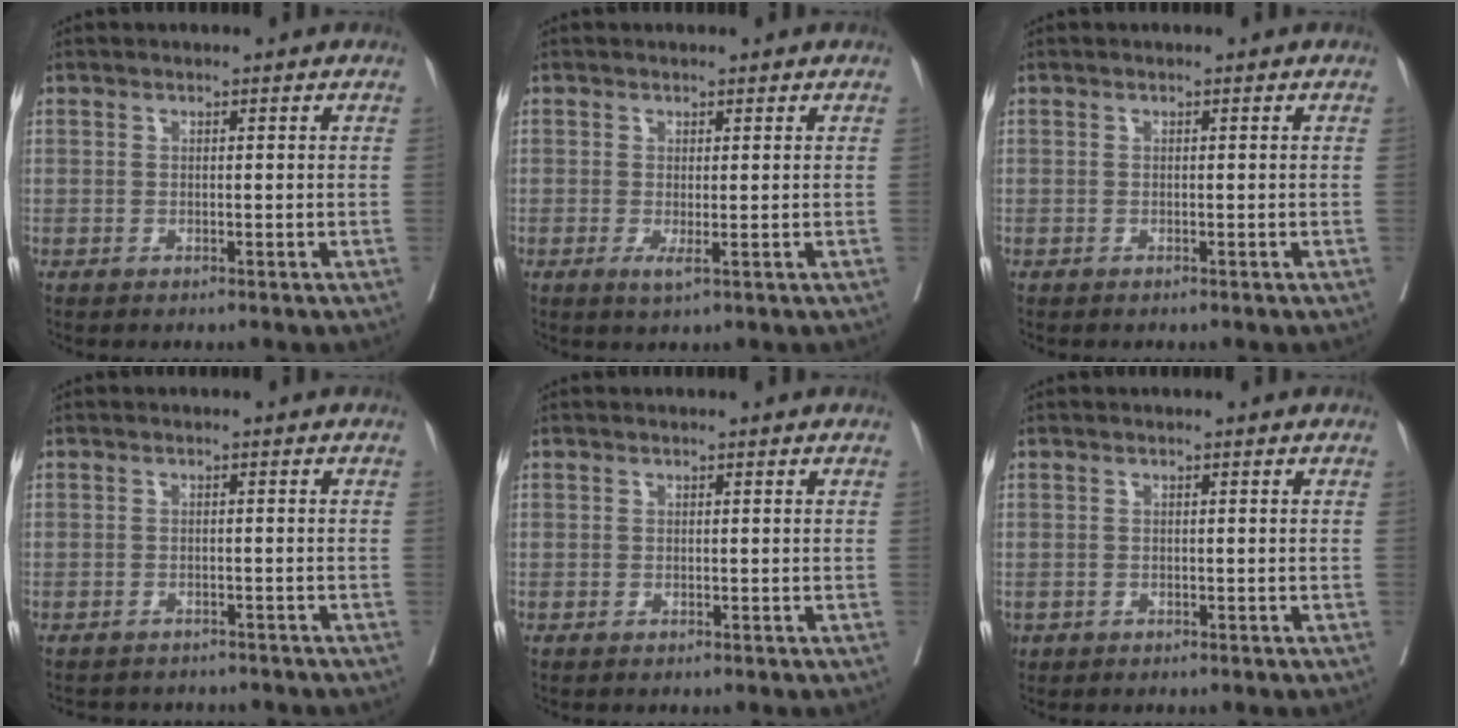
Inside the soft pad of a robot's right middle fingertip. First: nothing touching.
{"total": 1.6, "force": [0.0, -0.6, 1.5], "torque": [-0.024, -0.008, 0.003]}
{"total": 0.9, "force": [0.3, -0.8, -0.1], "torque": [0.001, -0.001, 0.003]}
{"total": 6.2, "force": [-5.9, 1.4, 1.0], "torque": [-0.010, 0.001, -0.067]}
{"total": 0.0}
{"total": 1.0, "force": [-0.5, 0.9, 0.2], "torque": [-0.011, 0.002, -0.004]}